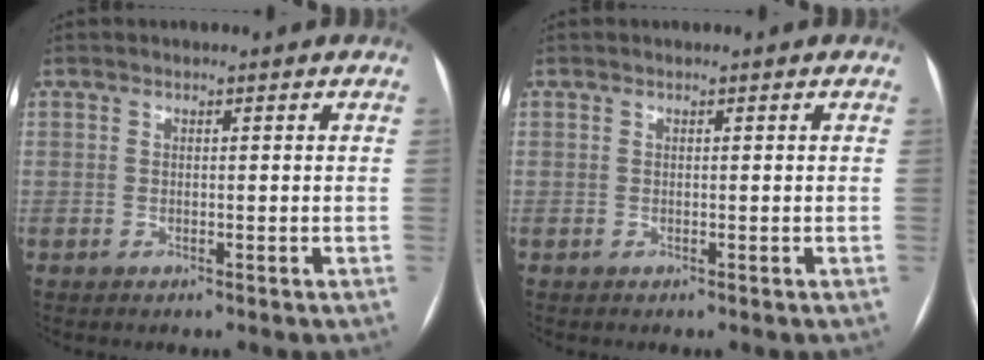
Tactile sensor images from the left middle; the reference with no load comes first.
{"total": 0.0}